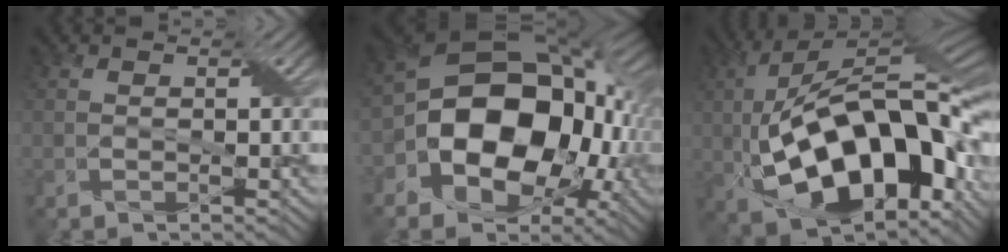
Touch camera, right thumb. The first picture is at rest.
{"total": 16.6, "force": [-2.5, 12.0, 11.2], "torque": [-0.181, -0.017, -0.045]}
{"total": 19.9, "force": [-2.4, 9.2, 17.5], "torque": [-0.327, 0.016, -0.051]}